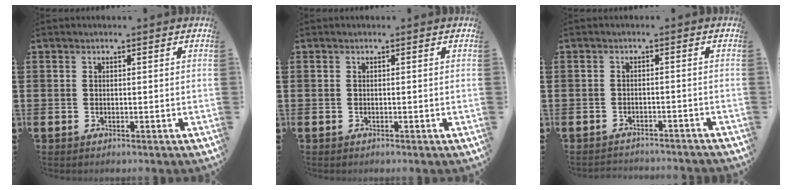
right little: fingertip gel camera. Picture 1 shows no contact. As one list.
[{"total": 0.0}, {"total": 1.7, "force": [-1.7, -0.1, -0.2], "torque": [-0.002, 0.004, -0.037]}]